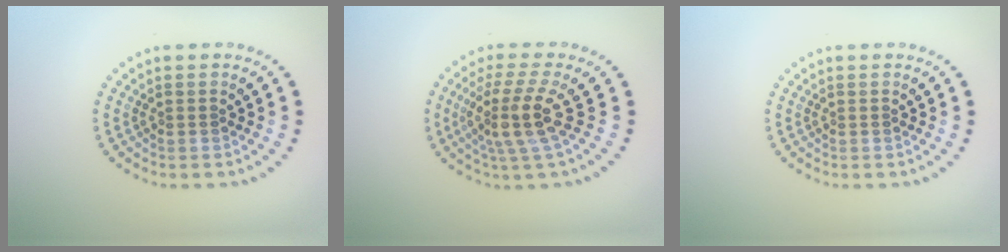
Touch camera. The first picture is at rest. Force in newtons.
{"total": 4.1, "press": 3.0, "slide": 2.8}
{"total": 0.0}